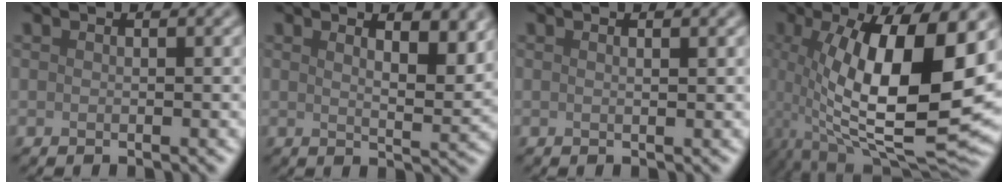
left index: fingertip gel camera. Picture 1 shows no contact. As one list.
[{"total": 5.7, "force": [3.0, 1.8, 4.4], "torque": [-0.045, 0.007, 0.037]}, {"total": 1.1, "force": [0.6, 0.3, 0.9], "torque": [-0.008, 0.001, 0.002]}, {"total": 14.2, "force": [0.7, 4.5, 13.5], "torque": [-0.217, -0.012, 0.011]}]